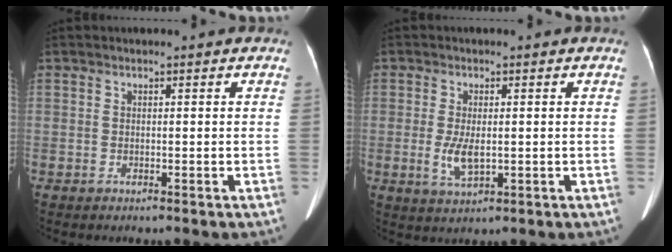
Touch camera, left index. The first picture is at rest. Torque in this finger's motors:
{"motor_torque": [0.58, 0.01, 0.26, 0.13]}